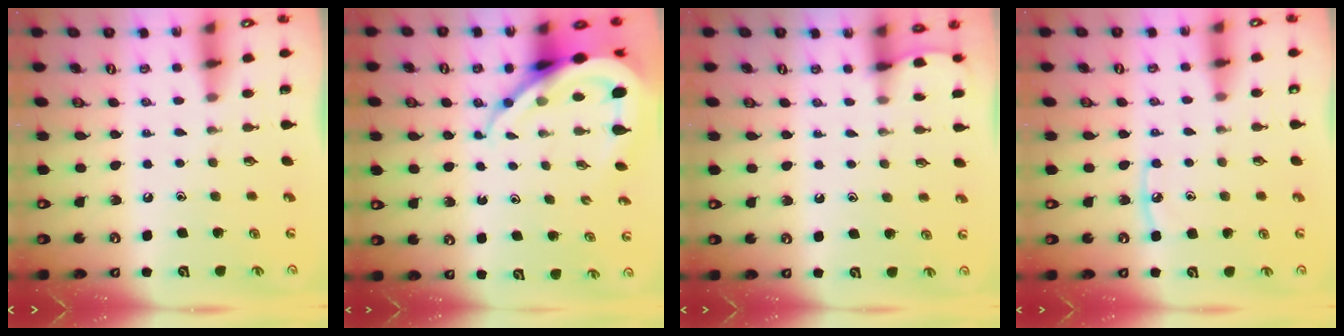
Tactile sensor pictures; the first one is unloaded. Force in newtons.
{"total": 11.5, "press": 11.4, "slide": 1.2}
{"total": 2.2, "press": 2.2, "slide": 0.2}
{"total": 5.3, "press": 5.3, "slide": 0.3}